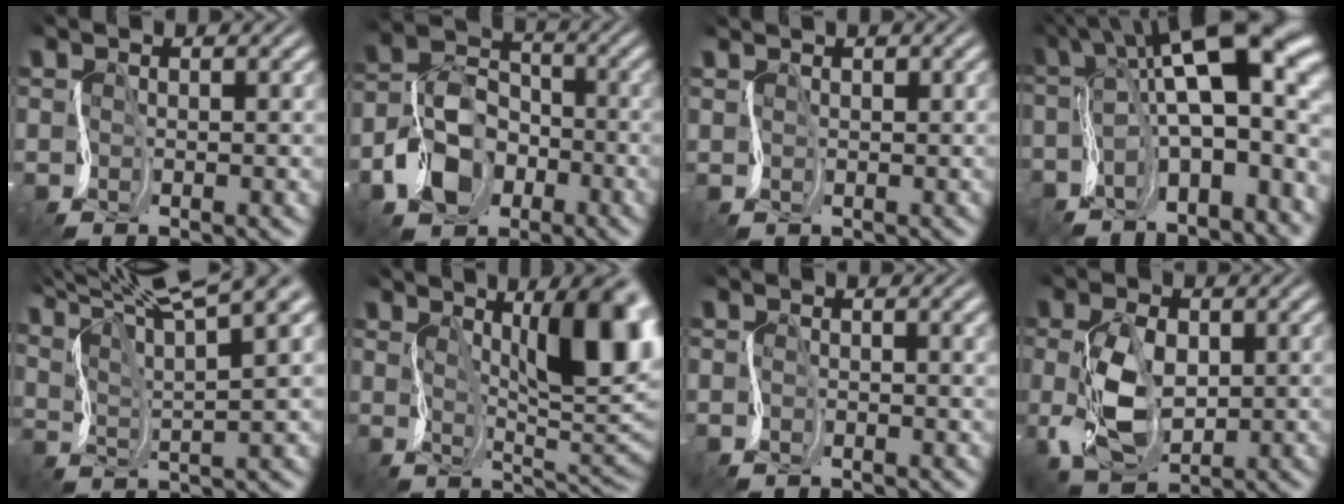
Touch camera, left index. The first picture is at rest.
{"total": 5.2, "force": [-2.6, 4.1, 1.9], "torque": [-0.050, 0.014, -0.063]}
{"total": 1.1, "force": [0.6, -0.4, -0.9], "torque": [0.007, 0.006, 0.009]}
{"total": 14.8, "force": [-2.6, 5.1, 13.6], "torque": [-0.216, 0.027, -0.034]}
{"total": 10.2, "force": [8.9, 0.7, 4.9], "torque": [-0.100, 0.028, 0.120]}
{"total": 9.0, "force": [2.3, 2.7, 8.3], "torque": [-0.121, 0.006, 0.041]}
{"total": 1.1, "force": [0.0, 0.7, 0.9], "torque": [-0.021, 0.009, -0.012]}
{"total": 4.4, "force": [0.5, 3.2, 3.0], "torque": [-0.089, 0.004, 0.009]}